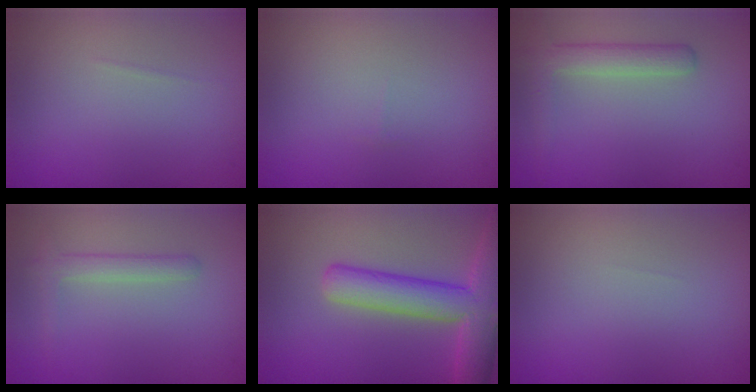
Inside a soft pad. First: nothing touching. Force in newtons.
{"total": 0.0}
{"total": 2.8, "press": 2.8, "slide": 0.2}
{"total": 1.8, "press": 1.8, "slide": 0.1}
{"total": 7.1, "press": 7.1, "slide": 0.4}
{"total": 0.0}